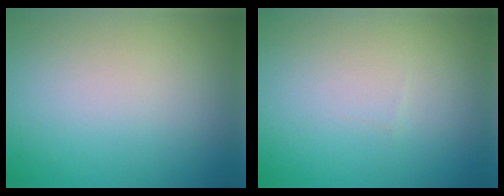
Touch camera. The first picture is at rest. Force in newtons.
{"total": 0.0}